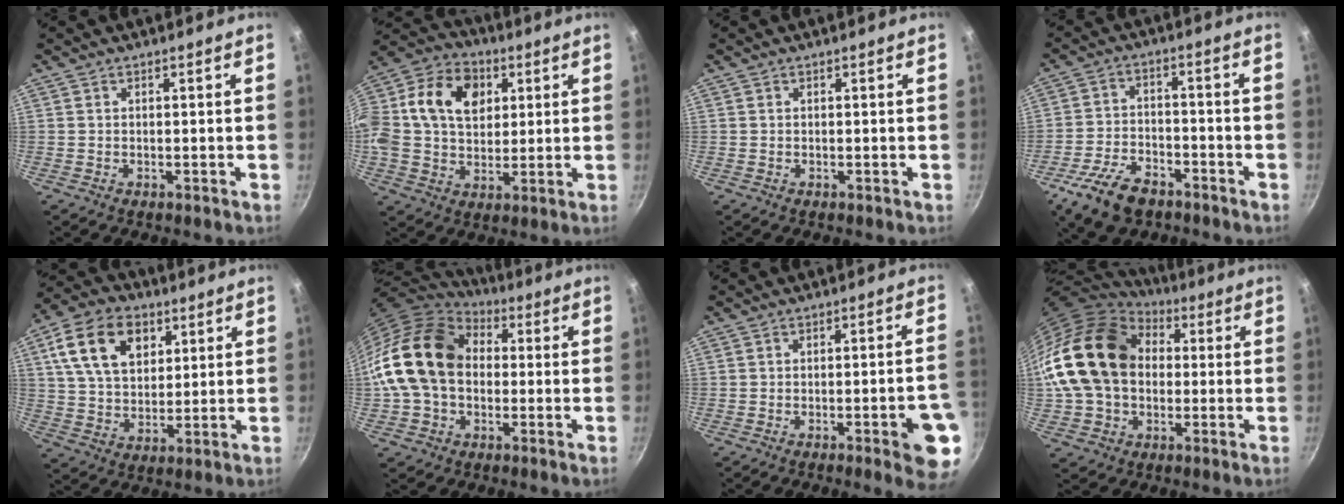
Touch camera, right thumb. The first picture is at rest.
{"total": 20.8, "force": [4.9, 15.1, 13.5], "torque": [-0.241, 0.025, 0.071]}
{"total": 0.0}
{"total": 11.1, "force": [-6.9, 6.0, 6.4], "torque": [-0.119, 0.034, -0.126]}
{"total": 15.6, "force": [6.0, 10.5, 9.9], "torque": [-0.153, -0.005, 0.102]}
{"total": 18.9, "force": [0.8, 14.1, 12.6], "torque": [-0.216, 0.039, 0.006]}
{"total": 9.8, "force": [-3.8, 2.2, 8.8], "torque": [-0.083, 0.026, -0.041]}
{"total": 21.6, "force": [2.3, 16.3, 14.1], "torque": [-0.255, 0.041, 0.038]}